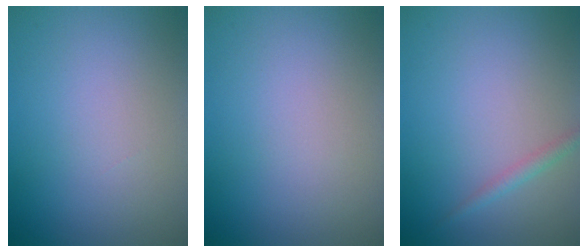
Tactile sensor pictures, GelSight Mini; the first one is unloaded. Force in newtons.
{"total": 0.0}
{"total": 1.2, "press": 1.2, "slide": 0.0}